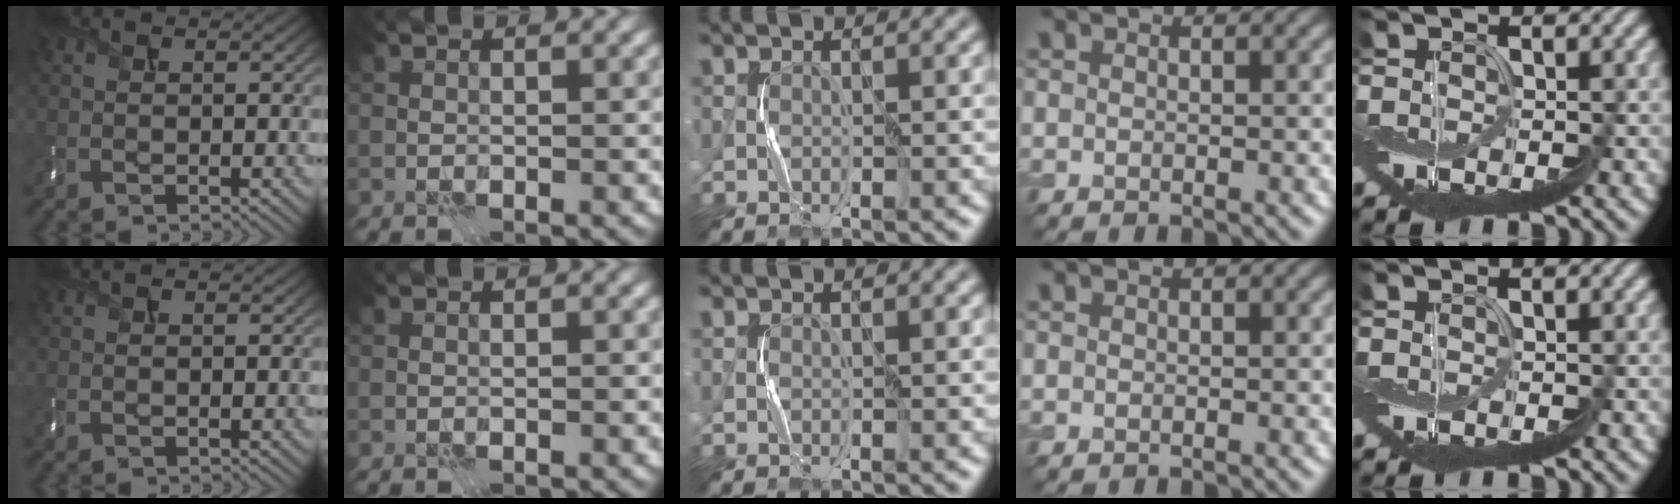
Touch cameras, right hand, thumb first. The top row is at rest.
{}